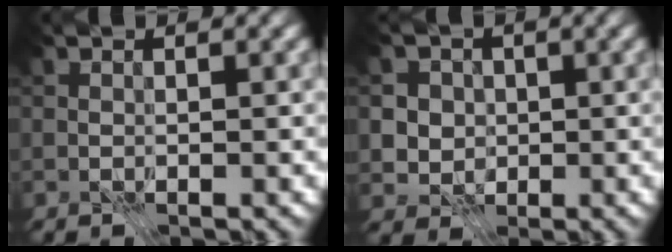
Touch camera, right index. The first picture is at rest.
{"total": 4.3, "force": [0.6, 4.0, 1.4], "torque": [-0.016, 0.009, 0.003]}